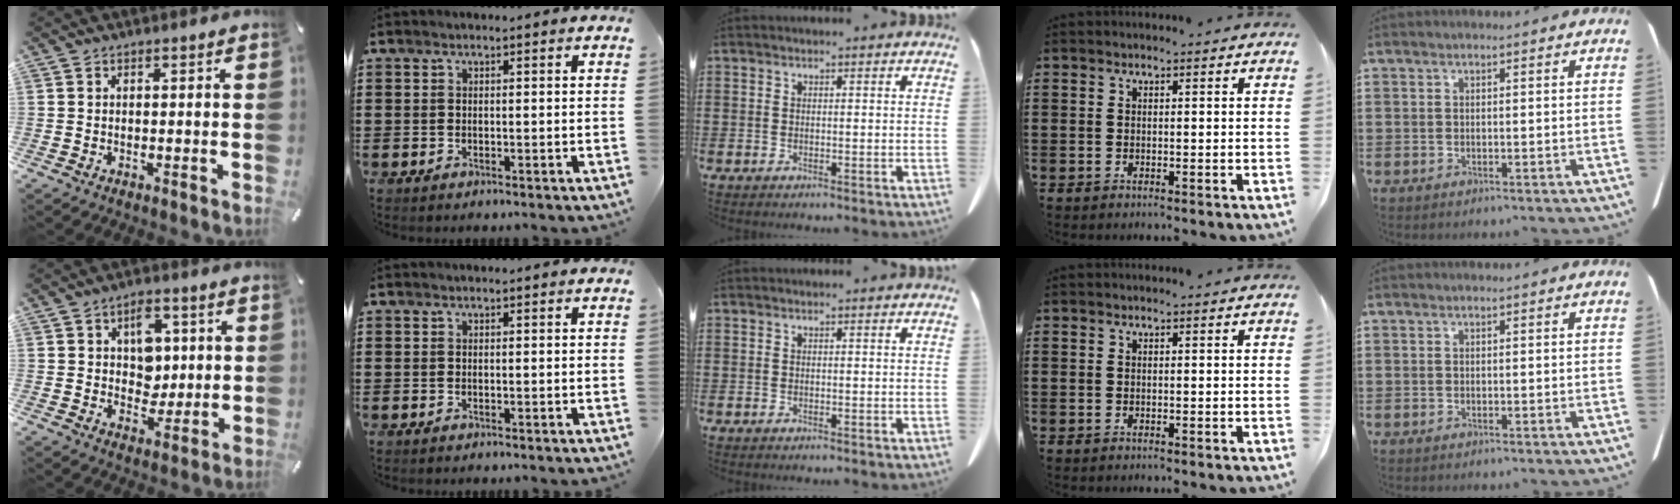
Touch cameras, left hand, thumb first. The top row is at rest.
{"thumb": {"total": 7.9, "force": [2.1, 6.2, 4.3], "torque": [-0.051, 0.000, 0.031]}}